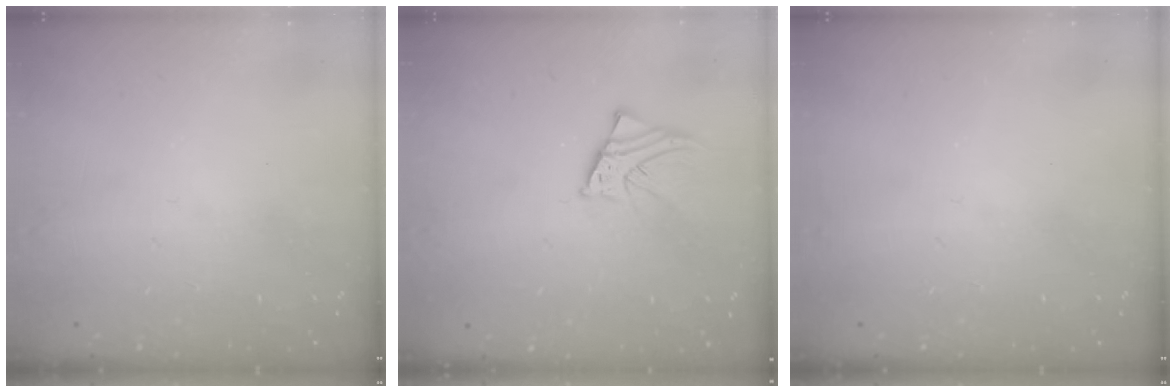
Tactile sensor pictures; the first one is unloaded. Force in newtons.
{"total": 2.8, "press": 2.8, "slide": 0.2}
{"total": 0.0}